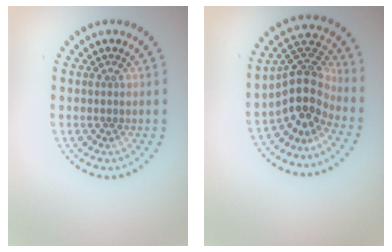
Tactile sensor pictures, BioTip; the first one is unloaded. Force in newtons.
{"total": 4.3, "press": 3.3, "slide": 2.8}